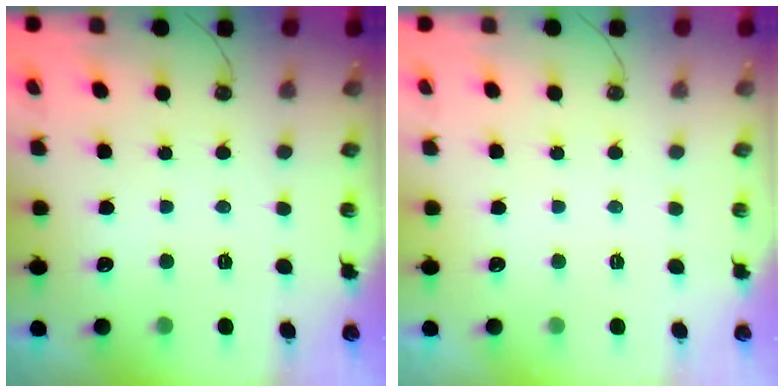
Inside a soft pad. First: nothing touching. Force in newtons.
{"total": 0.0}